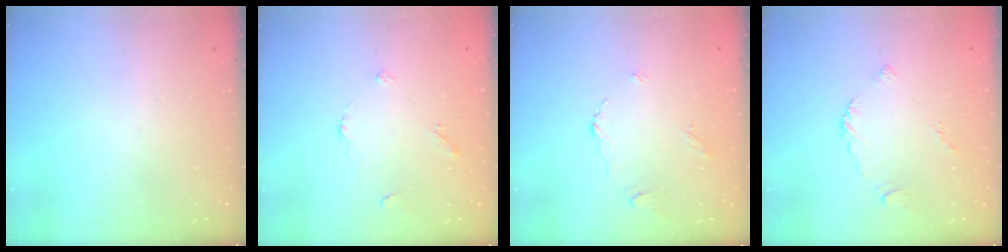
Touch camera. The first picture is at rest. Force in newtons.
{"total": 2.9, "press": 2.9, "slide": 0.5}
{"total": 3.8, "press": 3.7, "slide": 0.4}
{"total": 3.0, "press": 3.0, "slide": 0.4}